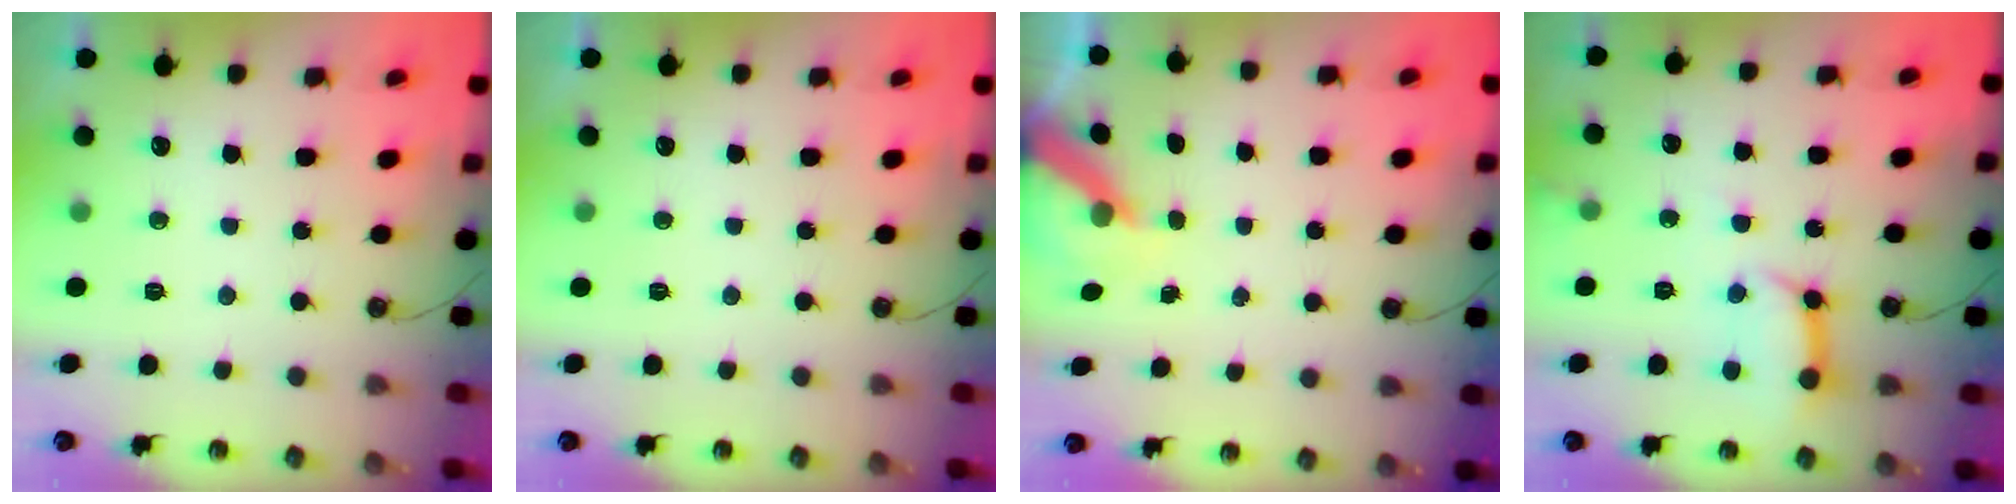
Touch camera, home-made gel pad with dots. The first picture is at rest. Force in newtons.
{"total": 0.0}
{"total": 6.1, "press": 6.0, "slide": 0.5}
{"total": 10.4, "press": 10.3, "slide": 1.4}